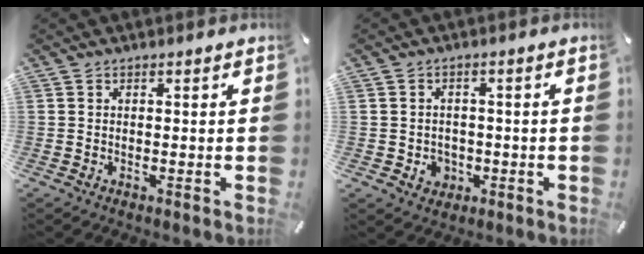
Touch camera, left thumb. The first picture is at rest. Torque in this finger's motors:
{"motor_torque": [-0.02, 0.03, 0.00, 0.01, 0.02]}